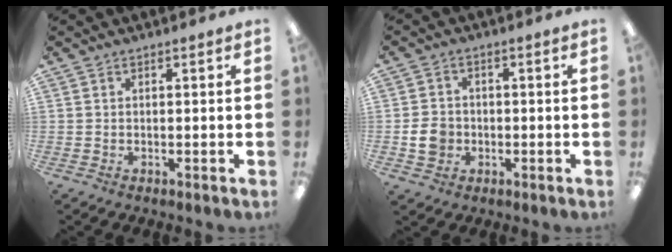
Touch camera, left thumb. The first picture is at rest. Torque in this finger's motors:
{"motor_torque": [-0.27, 0.47, 0.24, -0.19, 0.02]}